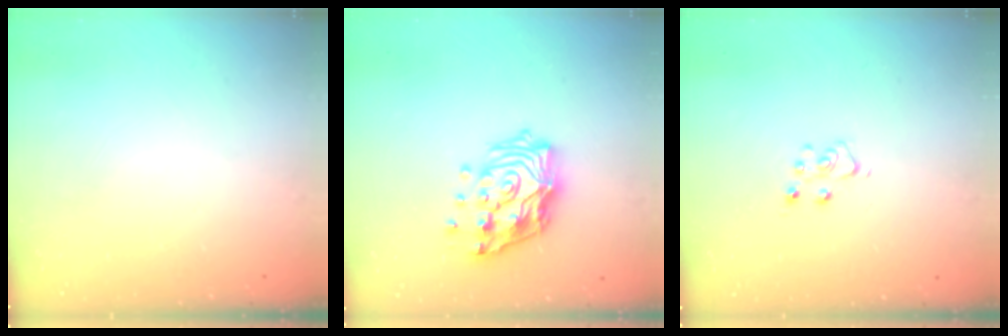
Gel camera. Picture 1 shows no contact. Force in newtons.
{"total": 16.1, "press": 16.0, "slide": 2.3}
{"total": 5.7, "press": 5.7, "slide": 0.5}